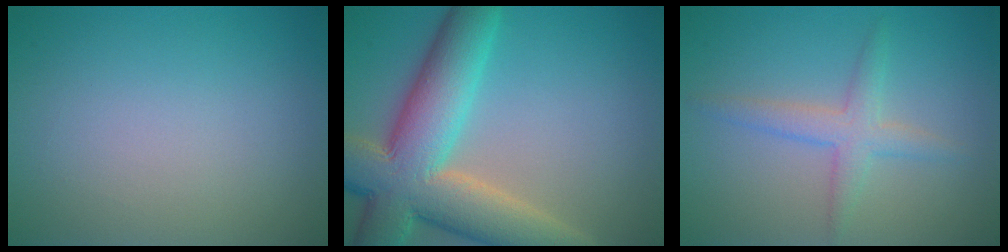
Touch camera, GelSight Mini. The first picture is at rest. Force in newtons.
{"total": 11.6, "press": 11.5, "slide": 1.3}
{"total": 2.7, "press": 2.7, "slide": 0.1}